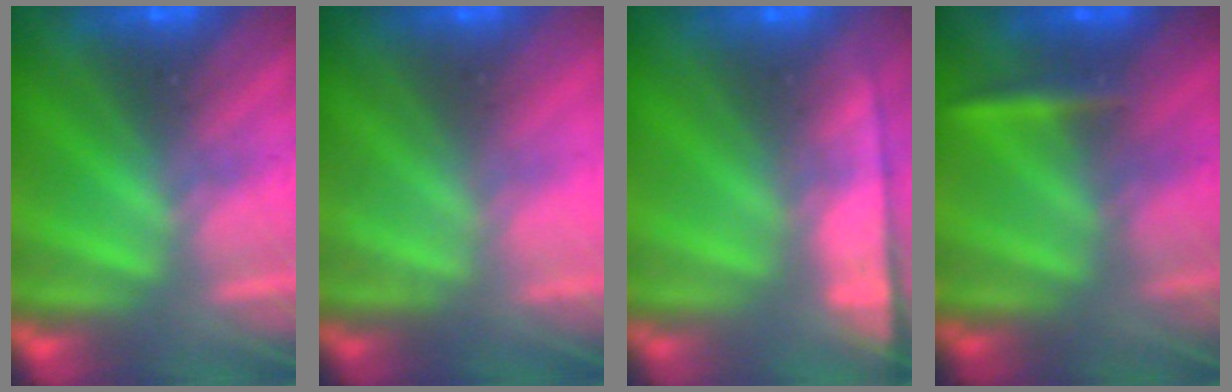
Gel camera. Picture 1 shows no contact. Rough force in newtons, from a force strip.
{"total": 2.3}
{"total": 11.8}
{"total": 2.3}